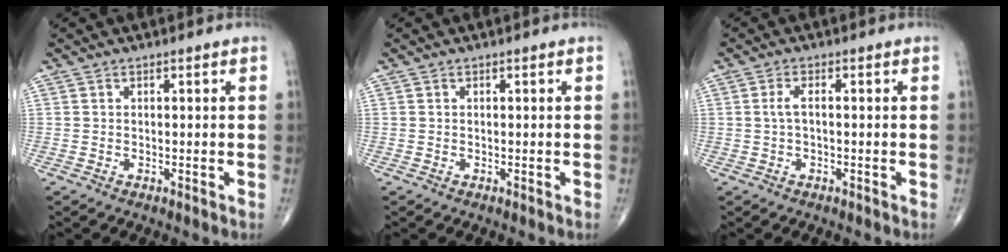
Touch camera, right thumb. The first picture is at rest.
{"total": 0.0}
{"total": 2.1, "force": [0.0, 0.7, 2.0], "torque": [-0.046, 0.006, -0.001]}